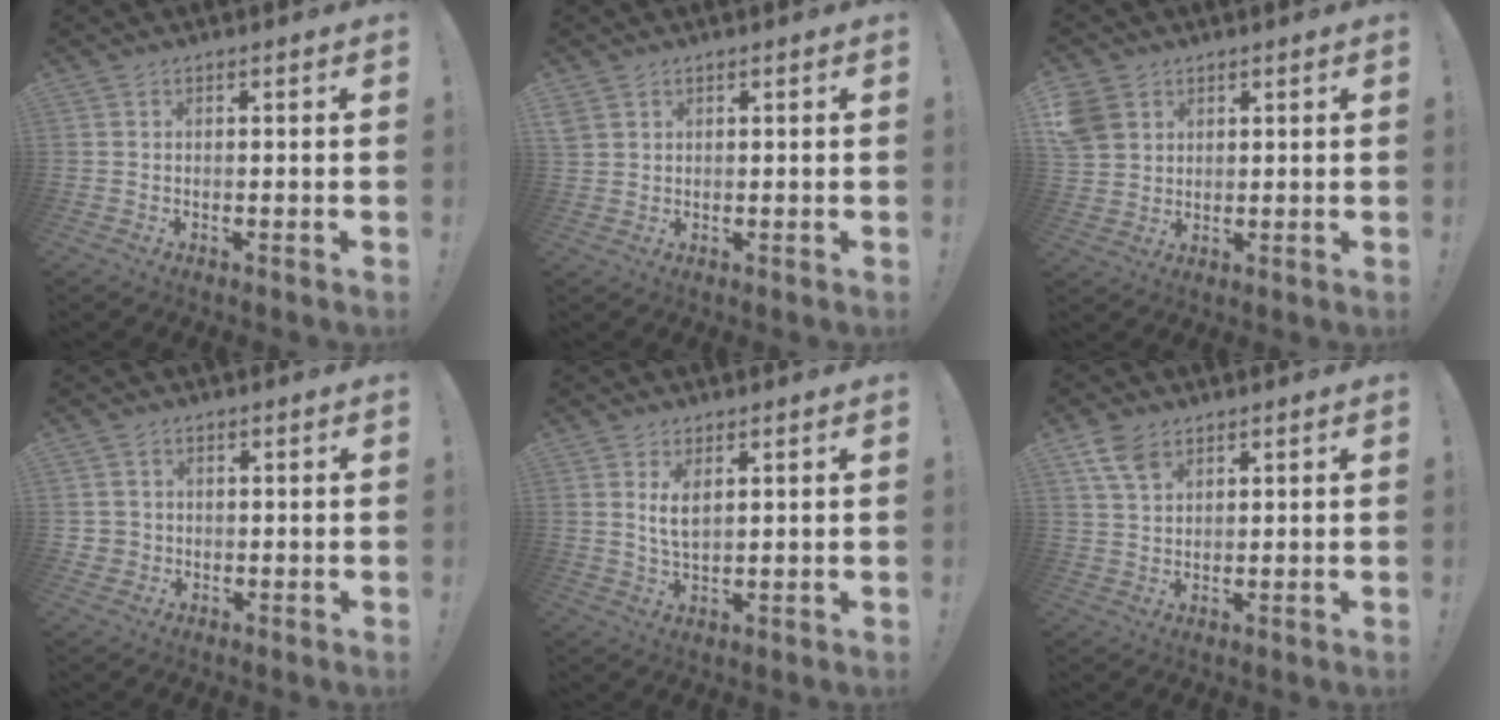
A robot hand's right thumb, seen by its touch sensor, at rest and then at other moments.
{"total": 2.4, "force": [1.6, 1.5, 0.8], "torque": [-0.018, -0.006, 0.033]}
{"total": 6.8, "force": [3.4, 5.5, 2.1], "torque": [-0.046, -0.012, 0.071]}
{"total": 3.3, "force": [0.9, 3.1, 0.5], "torque": [-0.008, 0.000, 0.020]}
{"total": 4.8, "force": [1.8, 2.2, 3.9], "torque": [-0.071, -0.010, 0.029]}
{"total": 6.5, "force": [4.0, 3.8, 3.6], "torque": [-0.069, -0.012, 0.079]}